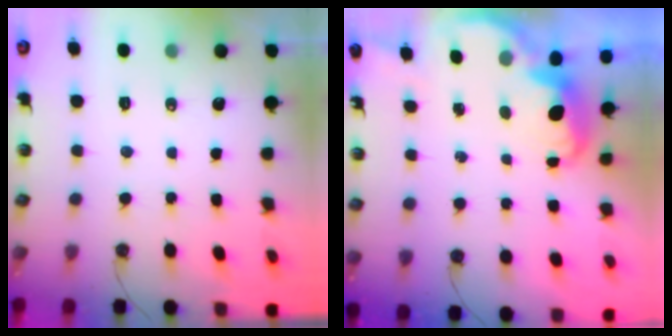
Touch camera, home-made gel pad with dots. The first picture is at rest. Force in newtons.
{"total": 2.8, "press": 2.7, "slide": 0.6}